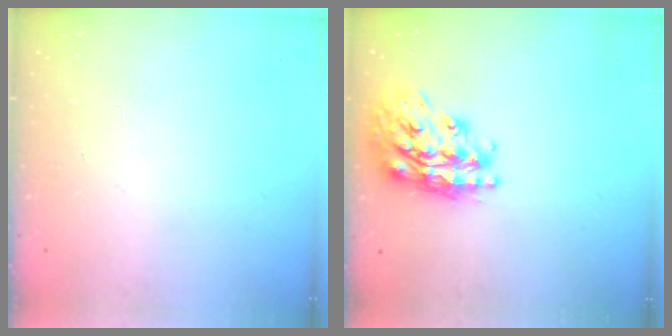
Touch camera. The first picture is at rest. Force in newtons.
{"total": 20.8, "press": 20.8, "slide": 1.4}